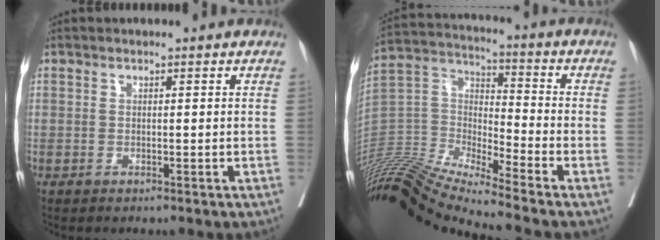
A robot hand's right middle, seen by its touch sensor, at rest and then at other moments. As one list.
[{"total": 17.3, "force": [-16.2, -1.4, 6.0], "torque": [-0.126, 0.028, -0.309]}]